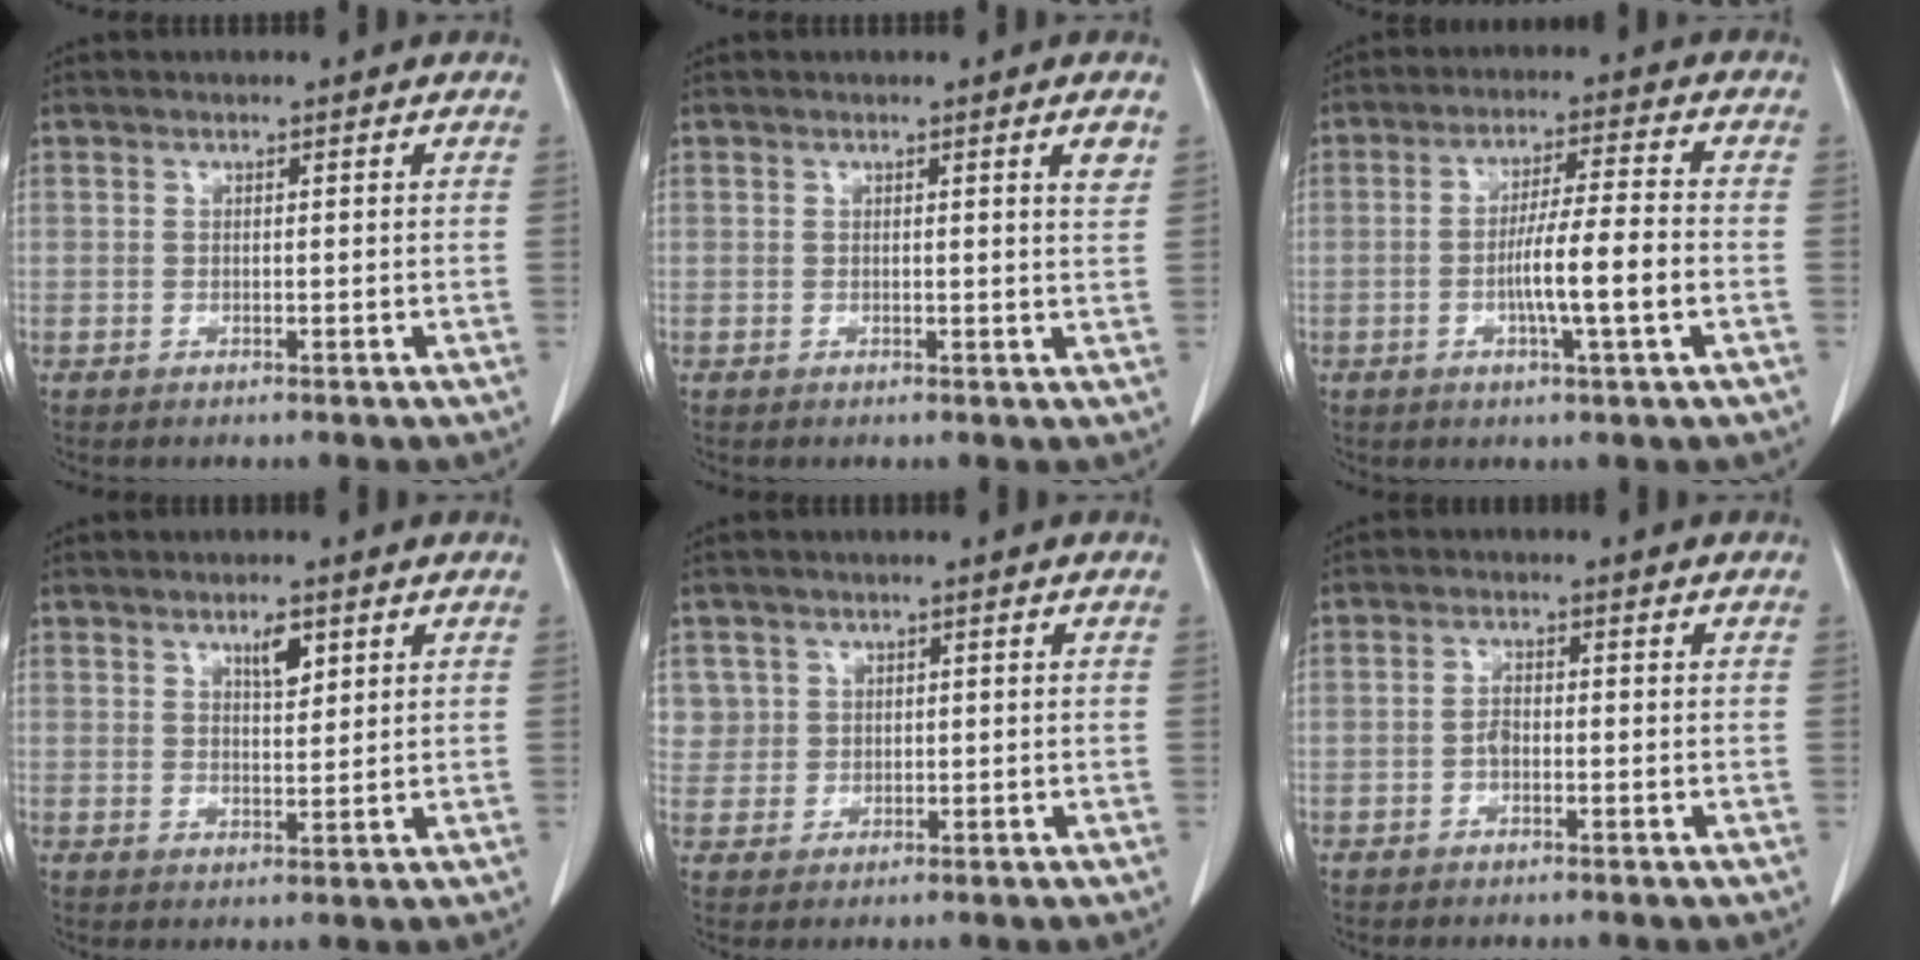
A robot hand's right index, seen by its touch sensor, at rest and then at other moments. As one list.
[{"total": 2.2, "force": [1.2, -0.2, 1.8], "torque": [-0.024, -0.007, 0.013]}, {"total": 9.6, "force": [-2.2, 0.0, 9.4], "torque": [-0.163, 0.001, -0.042]}, {"total": 3.5, "force": [2.0, 1.2, 2.6], "torque": [-0.044, -0.004, 0.034]}, {"total": 3.3, "force": [1.3, 3.1, -0.3], "torque": [0.025, 0.004, 0.023]}, {"total": 1.6, "force": [-0.5, 0.8, 1.3], "torque": [-0.022, 0.005, -0.011]}]